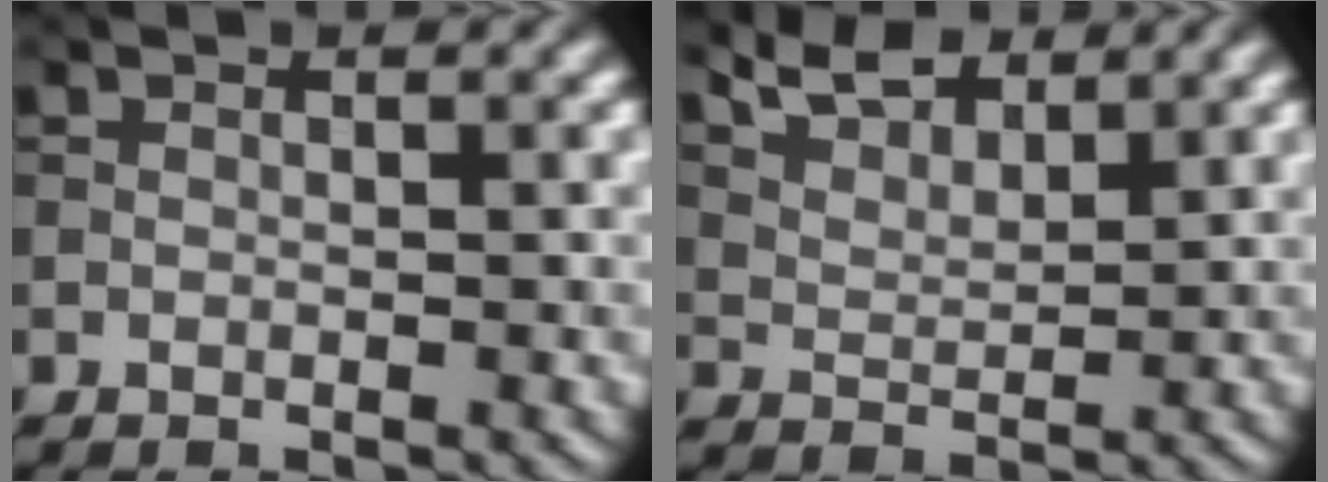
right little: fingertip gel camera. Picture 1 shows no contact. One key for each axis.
{"total": 4.6, "fx": 3.8, "fy": 1.7, "fz": 2.0, "tx": -0.047, "ty": -0.002, "tz": 0.074}